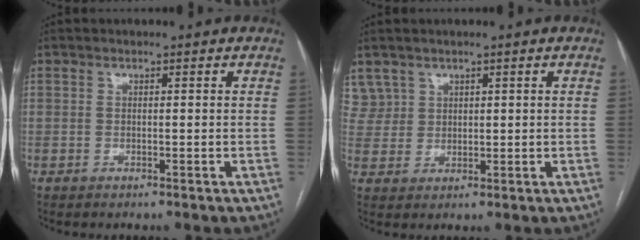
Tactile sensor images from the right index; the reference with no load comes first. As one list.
[{"total": 4.3, "force": [2.8, 3.3, -0.2], "torque": [0.012, 0.008, 0.061]}]